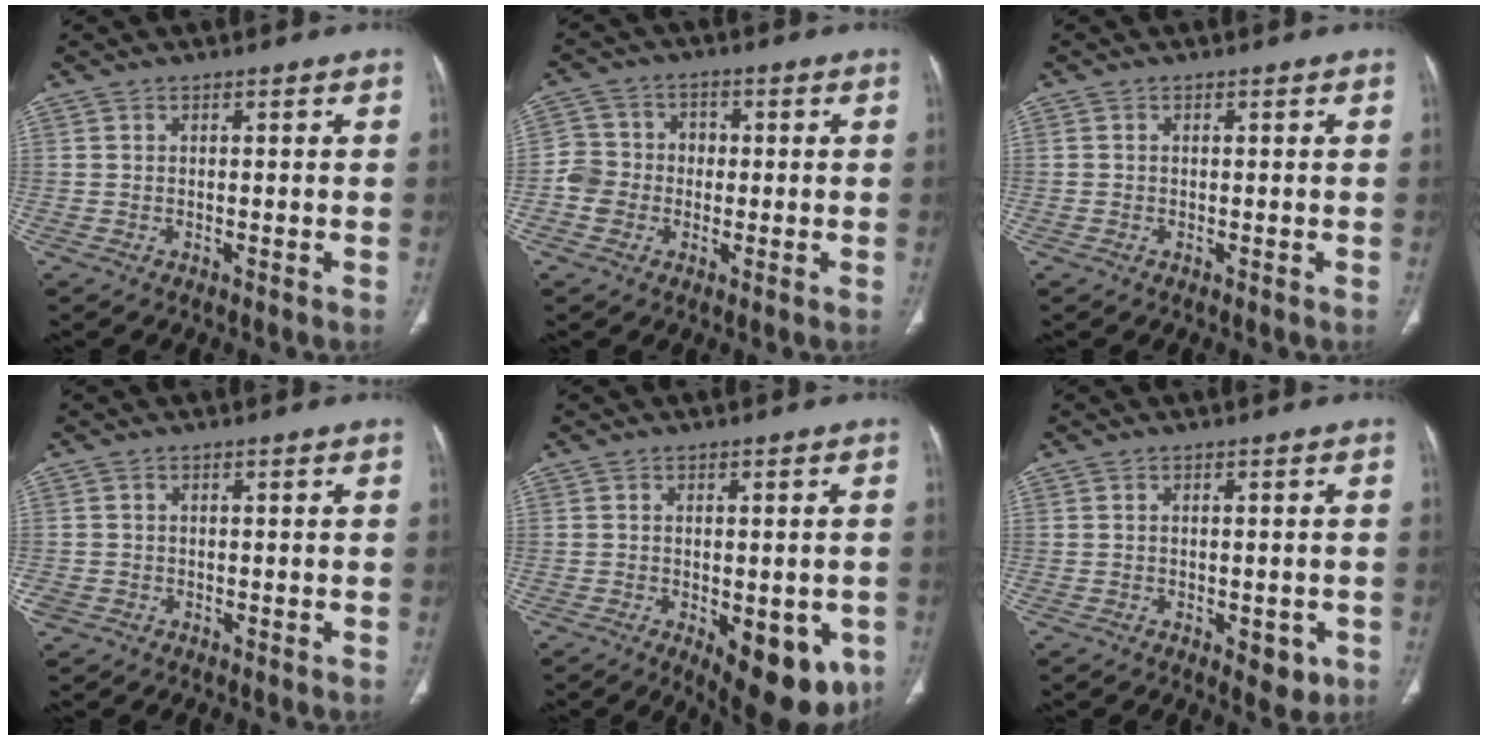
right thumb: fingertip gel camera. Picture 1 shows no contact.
{"total": 6.5, "force": [-1.2, 6.0, 2.2], "torque": [-0.019, 0.026, -0.032]}
{"total": 0.0}
{"total": 2.3, "force": [-0.8, 2.0, 0.8], "torque": [-0.017, 0.006, -0.014]}
{"total": 13.5, "force": [-4.7, 6.3, 11.0], "torque": [-0.120, -0.005, -0.047]}
{"total": 4.7, "force": [-1.7, 2.5, 3.5], "torque": [-0.024, -0.001, -0.013]}